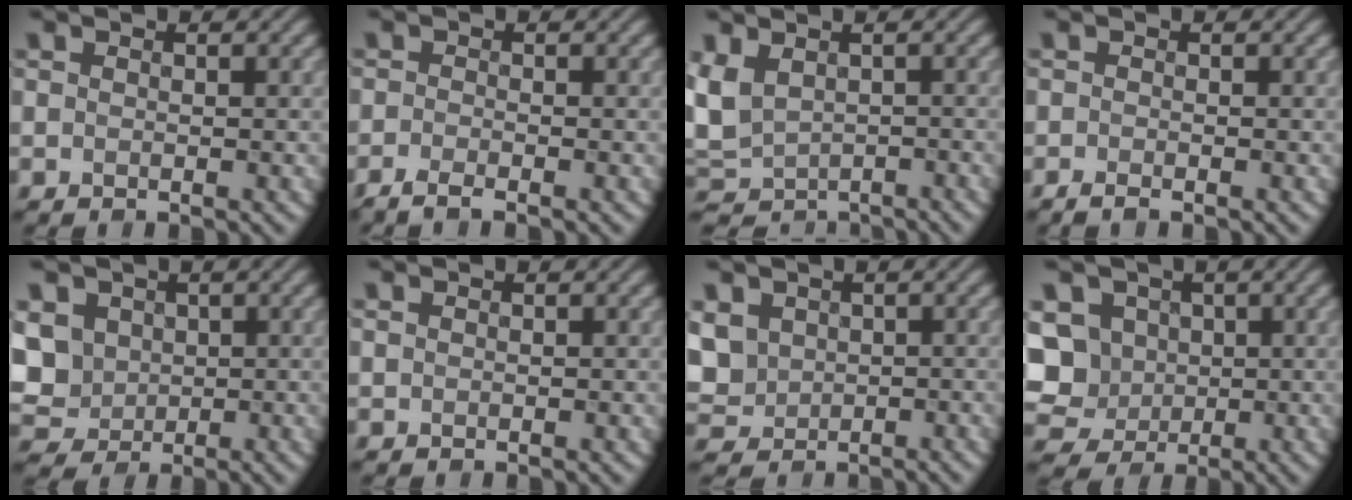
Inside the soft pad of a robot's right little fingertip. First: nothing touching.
{"total": 1.8, "force": [-1.3, 0.4, 1.1], "torque": [-0.010, -0.011, -0.031]}
{"total": 4.1, "force": [-1.1, 3.1, 2.4], "torque": [-0.065, -0.013, -0.013]}
{"total": 0.6, "force": [-0.6, 0.1, 0.3], "torque": [0.004, -0.006, -0.010]}
{"total": 4.6, "force": [0.8, 4.1, 1.9], "torque": [-0.065, 0.009, 0.024]}
{"total": 0.0}
{"total": 3.5, "force": [0.3, 3.3, 1.2], "torque": [-0.047, -0.002, 0.014]}
{"total": 8.1, "force": [0.9, 7.4, 3.2], "torque": [-0.080, 0.019, 0.004]}